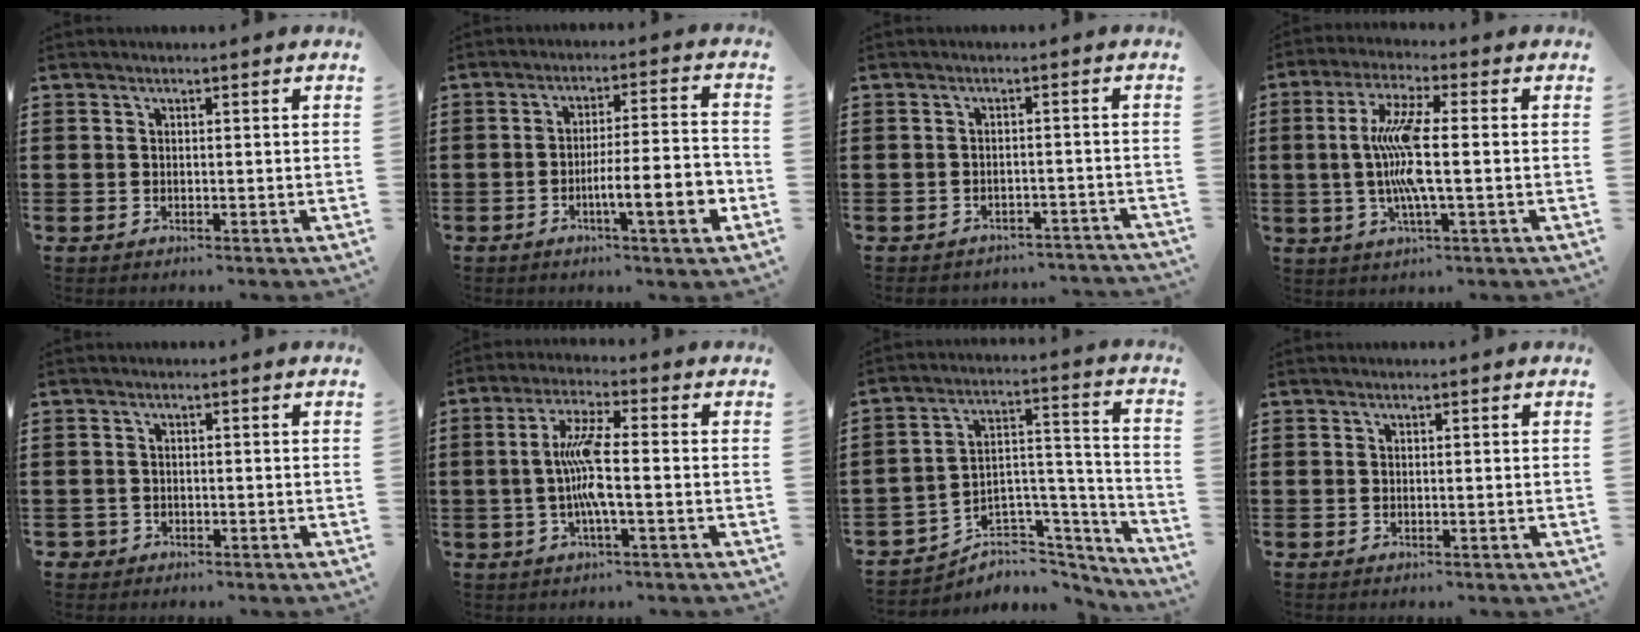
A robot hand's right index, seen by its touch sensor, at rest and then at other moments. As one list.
[{"total": 8.6, "force": [-3.2, 1.2, 7.8], "torque": [-0.119, -0.005, -0.056]}, {"total": 2.2, "force": [-2.2, 0.3, -0.1], "torque": [-0.007, 0.000, -0.049]}, {"total": 9.3, "force": [-0.5, 1.3, 9.2], "torque": [-0.198, -0.015, -0.021]}, {"total": 1.2, "force": [-0.8, 0.9, 0.2], "torque": [-0.007, 0.001, -0.018]}, {"total": 7.4, "force": [-0.8, 1.0, 7.3], "torque": [-0.153, -0.006, -0.025]}, {"total": 4.4, "force": [-3.0, 3.2, 0.6], "torque": [-0.022, -0.005, -0.057]}, {"total": 0.0}]